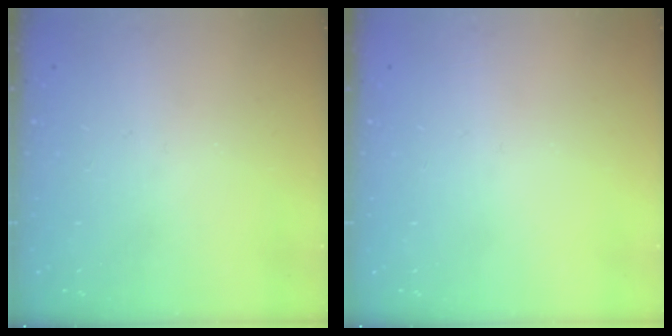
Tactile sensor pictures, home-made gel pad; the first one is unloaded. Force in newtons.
{"total": 0.0}